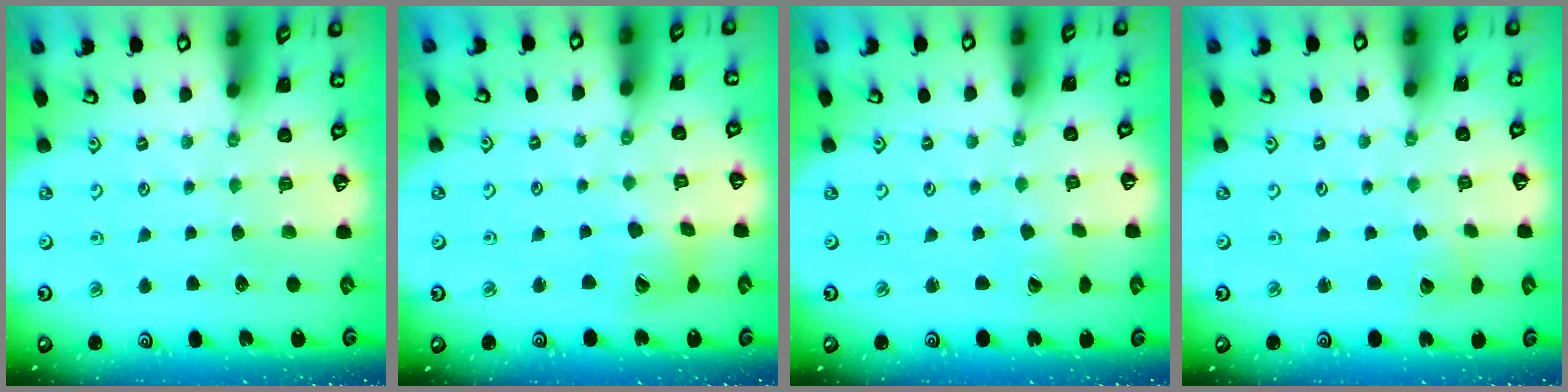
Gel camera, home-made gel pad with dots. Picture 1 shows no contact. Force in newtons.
{"total": 9.6, "press": 9.6, "slide": 1.2}
{"total": 0.9, "press": 0.9, "slide": 0.1}
{"total": 2.4, "press": 2.4, "slide": 0.3}